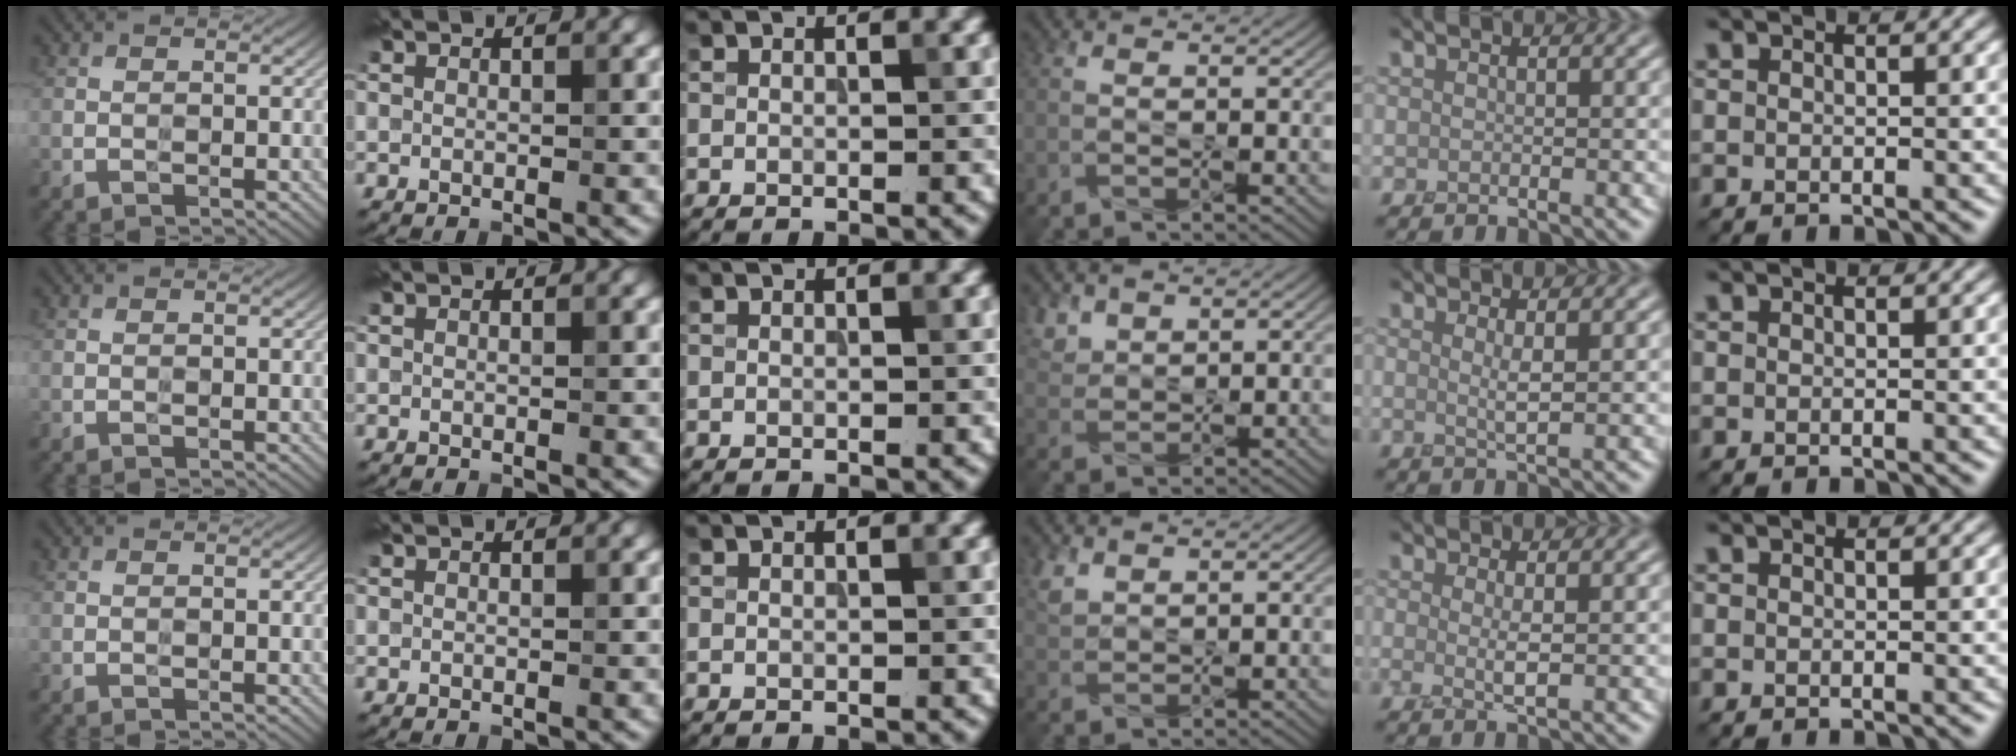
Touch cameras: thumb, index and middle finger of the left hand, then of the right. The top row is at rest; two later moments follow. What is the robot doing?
{"motion": "squeeze", "object": "tweezer"}